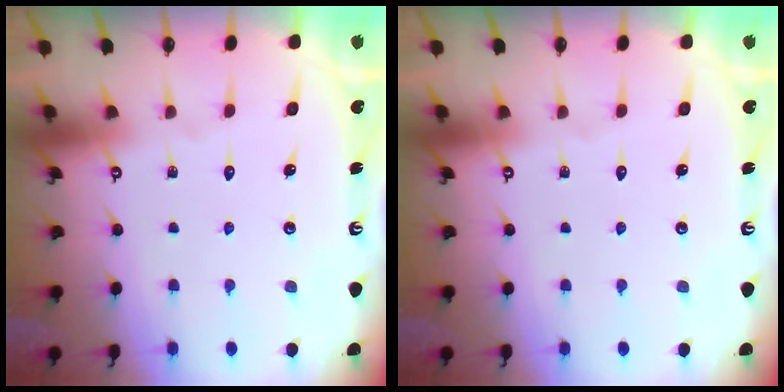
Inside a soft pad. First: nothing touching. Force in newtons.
{"total": 0.0}